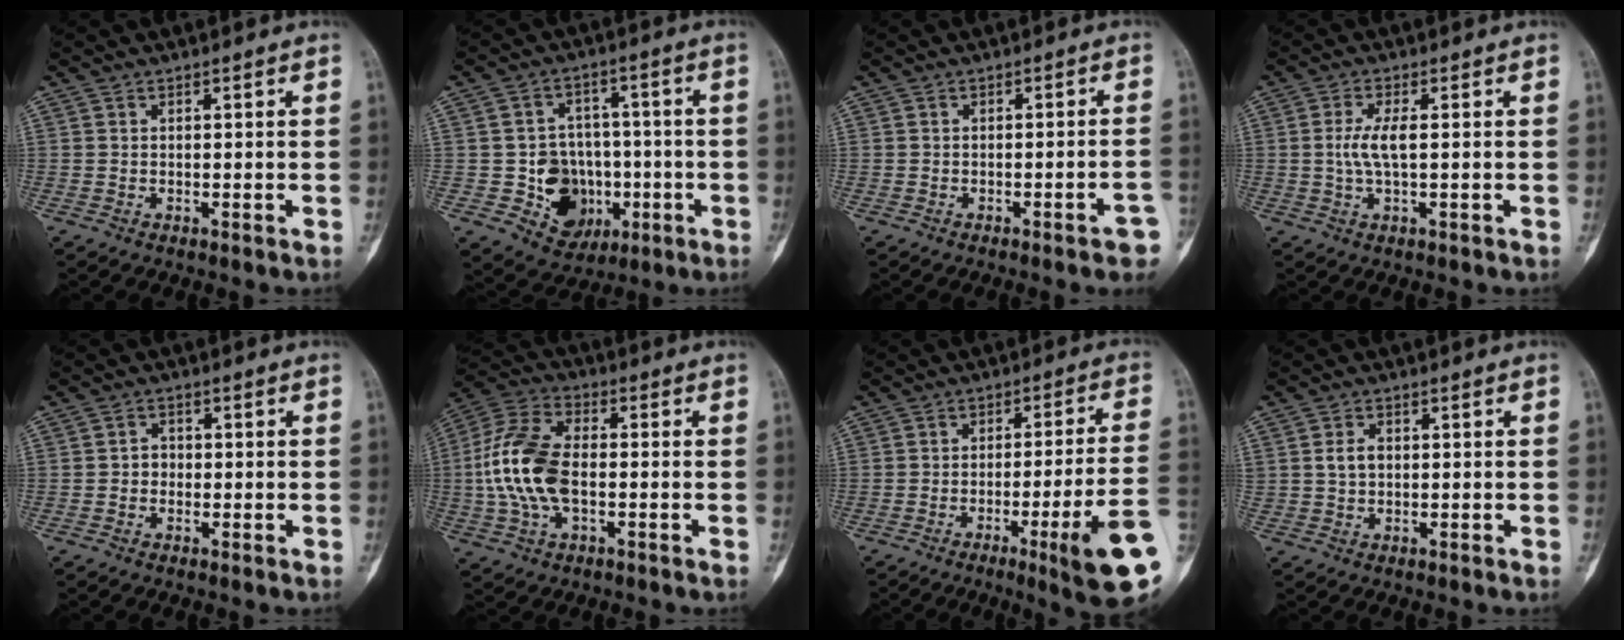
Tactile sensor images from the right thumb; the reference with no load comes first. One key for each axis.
{"total": 11.2, "fx": -2.4, "fy": 9.8, "fz": 4.9, "tx": -0.020, "ty": 0.024, "tz": -0.027}
{"total": 4.2, "fx": -2.2, "fy": 0.5, "fz": 3.5, "tx": -0.043, "ty": 0.018, "tz": -0.027}
{"total": 4.4, "fx": 0.1, "fy": 1.2, "fz": 4.2, "tx": -0.104, "ty": 0.002, "tz": 0.002}
{"total": 2.3, "fx": -0.4, "fy": 2.0, "fz": 1.0, "tx": -0.003, "ty": 0.008, "tz": -0.011}
{"total": 14.7, "fx": -1.2, "fy": 8.2, "fz": 12.1, "tx": -0.260, "ty": 0.024, "tz": -0.026}
{"total": 15.2, "fx": -5.6, "fy": 0.6, "fz": 14.1, "tx": -0.176, "ty": 0.014, "tz": -0.077}
{"total": 2.9, "fx": 0.4, "fy": 2.1, "fz": 2.0, "tx": -0.032, "ty": 0.005, "tz": 0.009}